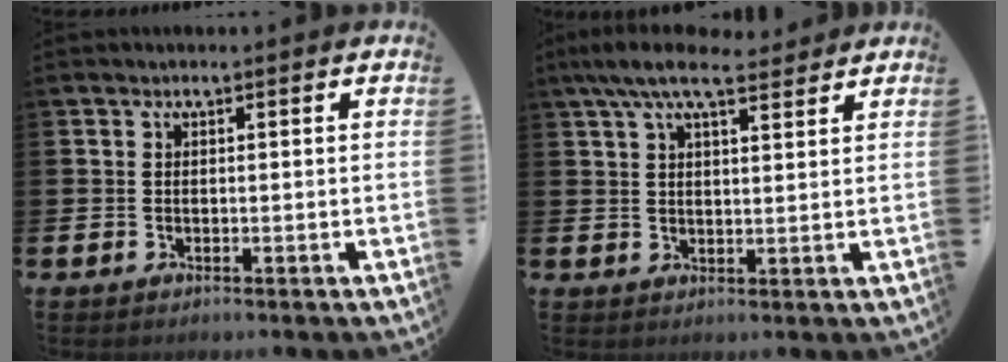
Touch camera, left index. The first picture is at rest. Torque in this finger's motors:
{"motor_torque": [1.12, -1.02, 0.22, 0.21]}